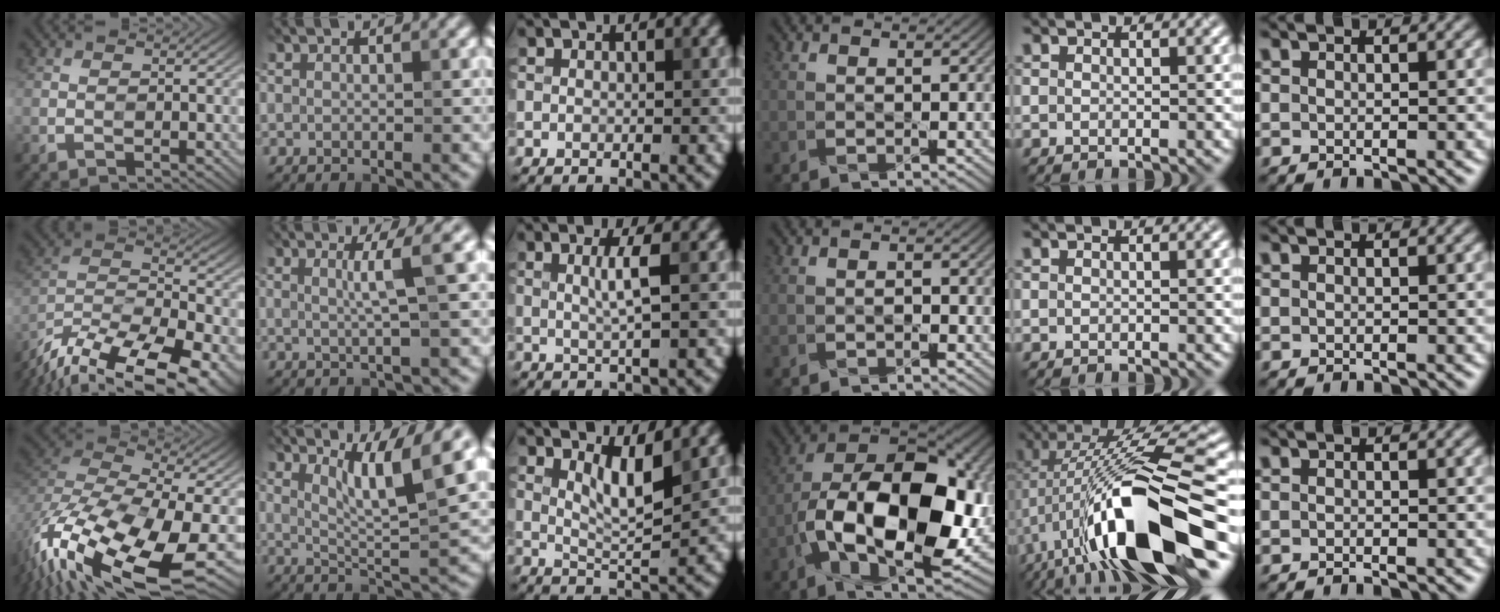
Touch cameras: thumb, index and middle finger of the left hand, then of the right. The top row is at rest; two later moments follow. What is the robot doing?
{"motion": "twist", "object": "bottle cap"}